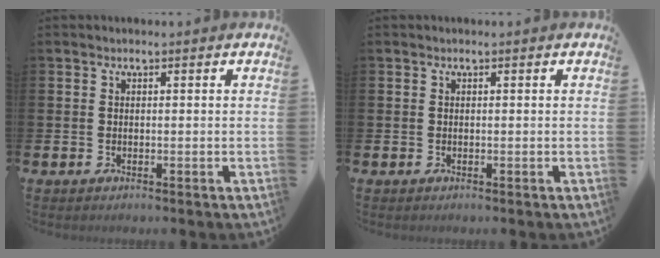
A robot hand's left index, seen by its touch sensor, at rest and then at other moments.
{"total": 0.0}